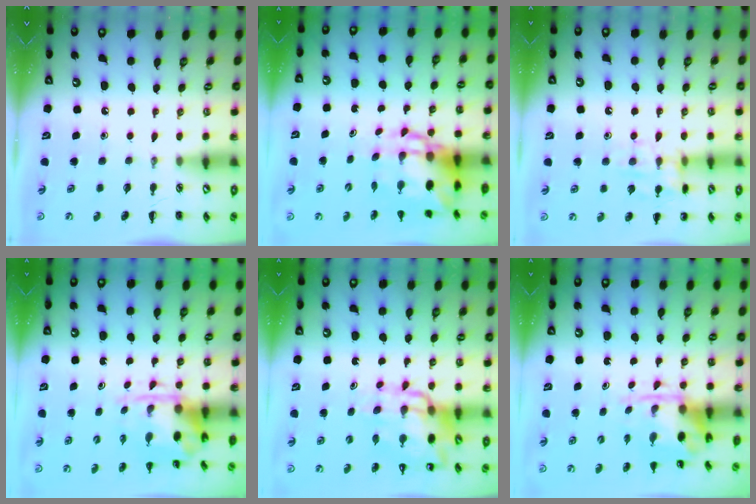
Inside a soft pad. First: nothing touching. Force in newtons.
{"total": 8.9, "press": 8.6, "slide": 2.3}
{"total": 10.3, "press": 10.3, "slide": 1.2}
{"total": 3.7, "press": 3.6, "slide": 0.9}
{"total": 14.0, "press": 13.4, "slide": 4.1}
{"total": 3.9, "press": 3.8, "slide": 0.8}